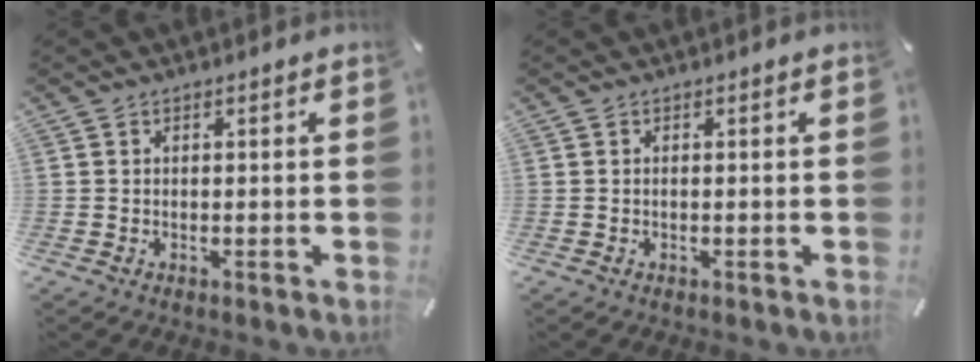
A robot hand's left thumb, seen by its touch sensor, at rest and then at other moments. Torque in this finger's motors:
{"motor_torque": [0.01, 0.19, -0.04, -0.03, 0.02]}